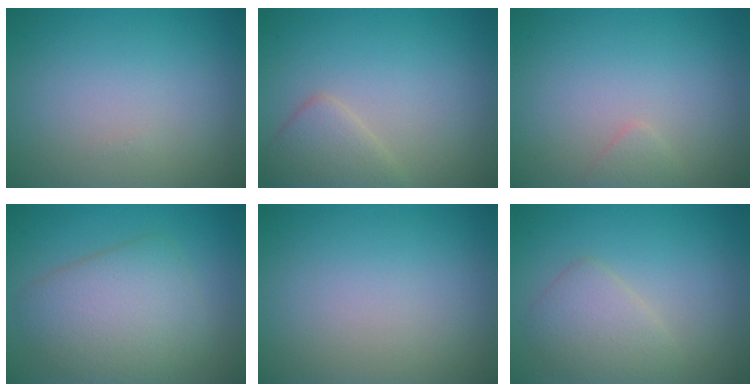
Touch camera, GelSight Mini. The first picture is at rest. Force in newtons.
{"total": 2.7, "press": 2.7, "slide": 0.1}
{"total": 0.8, "press": 0.8, "slide": 0.1}
{"total": 5.5, "press": 5.5, "slide": 0.2}
{"total": 0.0}
{"total": 2.8, "press": 2.8, "slide": 0.2}